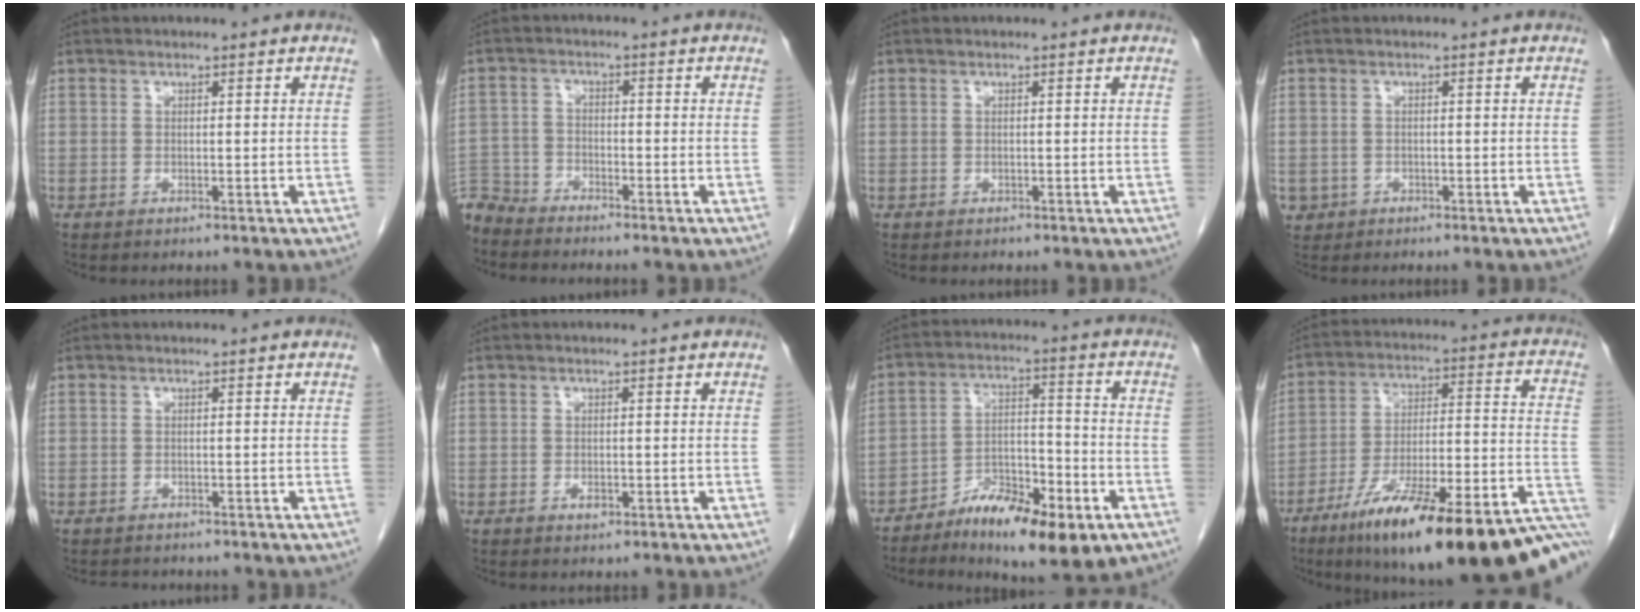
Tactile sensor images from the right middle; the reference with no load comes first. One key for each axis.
{"total": 5.7, "fx": -5.6, "fy": 1.2, "fz": 0.0, "tx": 0.004, "ty": -0.003, "tz": -0.111}
{"total": 0.0}
{"total": 2.1, "fx": -0.9, "fy": 1.9, "fz": 0.1, "tx": -0.003, "ty": 0.006, "tz": -0.012}
{"total": 2.2, "fx": -2.0, "fy": 0.9, "fz": 0.4, "tx": -0.010, "ty": -0.004, "tz": -0.027}
{"total": 1.0, "fx": -0.5, "fy": 0.5, "fz": 0.7, "tx": -0.013, "ty": 0.000, "tz": -0.006}
{"total": 13.2, "fx": -7.8, "fy": 4.0, "fz": 9.8, "tx": -0.156, "ty": 0.006, "tz": -0.123}
{"total": 28.1, "fx": -17.6, "fy": 4.7, "fz": 21.3, "tx": -0.237, "ty": 0.013, "tz": -0.276}